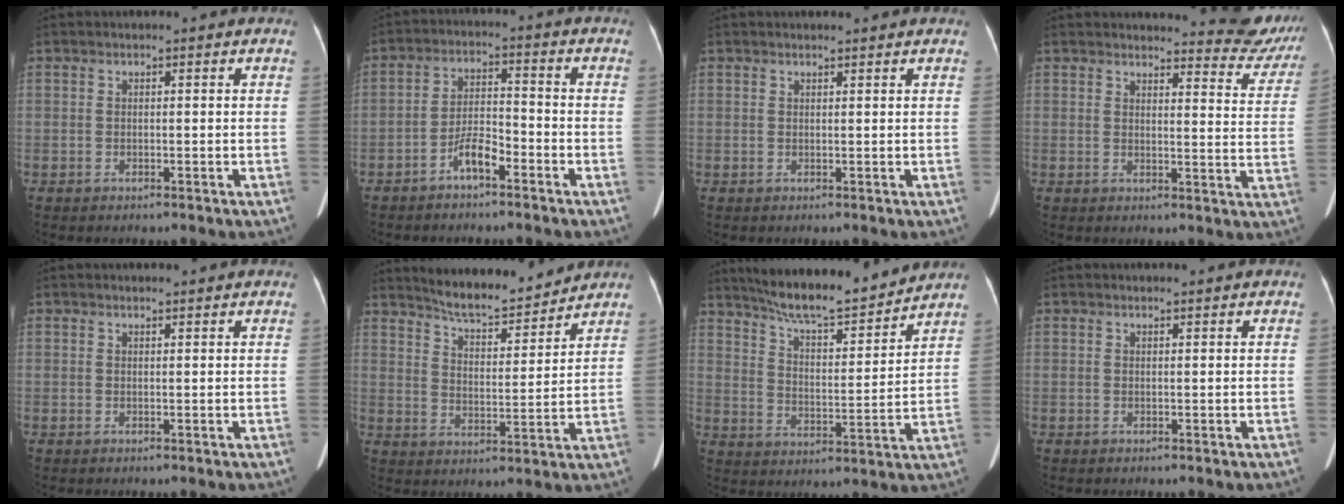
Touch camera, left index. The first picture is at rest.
{"total": 4.9, "force": [-3.2, 1.3, 3.4], "torque": [-0.072, 0.012, -0.059]}
{"total": 1.6, "force": [1.5, 0.1, 0.3], "torque": [-0.013, 0.009, 0.018]}
{"total": 10.0, "force": [9.9, 1.2, 0.7], "torque": [0.014, -0.063, 0.090]}
{"total": 1.9, "force": [1.9, 0.2, 0.4], "torque": [-0.013, 0.009, 0.021]}
{"total": 10.7, "force": [10.3, 1.1, 2.7], "torque": [-0.049, 0.000, 0.164]}
{"total": 15.4, "force": [14.1, 1.1, 6.1], "torque": [-0.105, -0.001, 0.224]}
{"total": 1.3, "force": [1.3, 0.1, 0.3], "torque": [-0.013, 0.009, 0.016]}